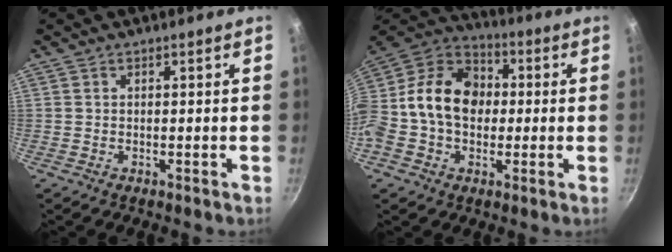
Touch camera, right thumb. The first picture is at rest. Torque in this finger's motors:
{"motor_torque": [2.51, 2.50, 1.01, -0.93, 0.42]}